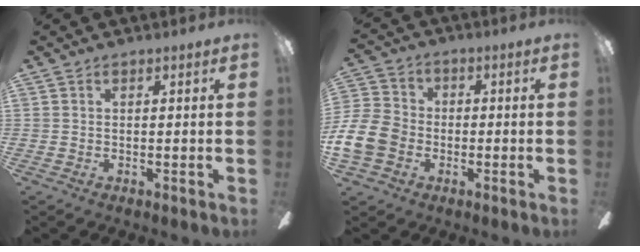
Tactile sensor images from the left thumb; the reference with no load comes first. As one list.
[{"total": 11.8, "force": [-3.3, 9.5, 6.1], "torque": [-0.150, 0.035, -0.060]}]